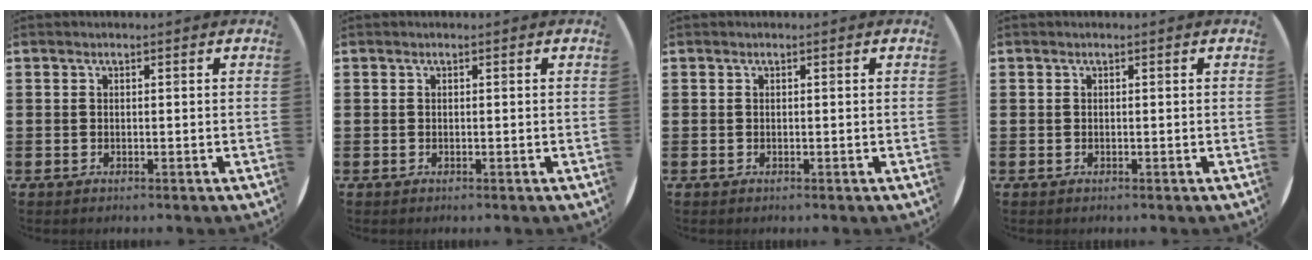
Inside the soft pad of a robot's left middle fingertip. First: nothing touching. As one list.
[{"total": 0.0}, {"total": 0.0}, {"total": 0.0}]